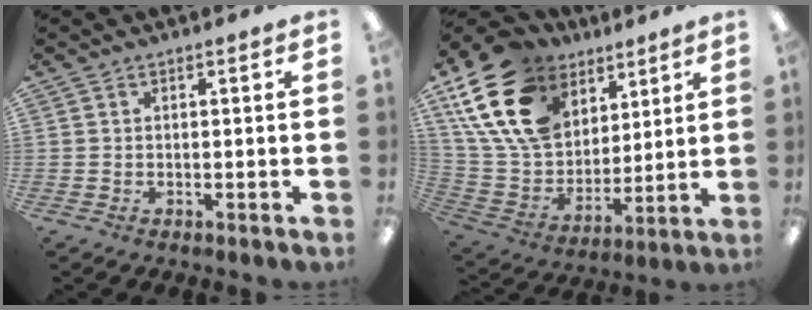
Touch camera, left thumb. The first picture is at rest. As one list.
[{"total": 22.5, "force": [11.1, 15.3, 12.3], "torque": [-0.259, -0.037, 0.208]}]